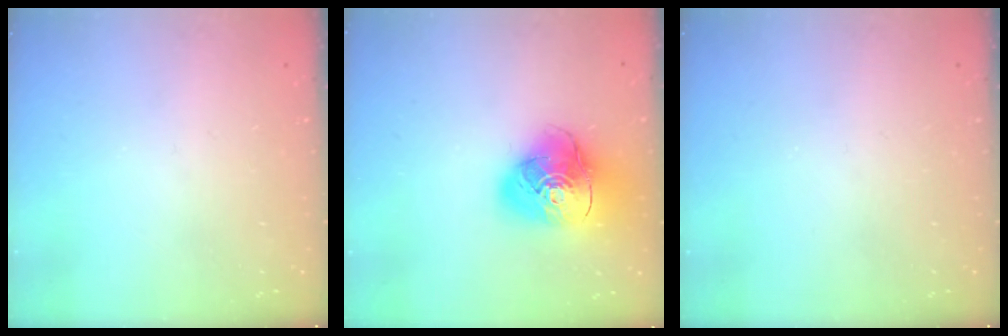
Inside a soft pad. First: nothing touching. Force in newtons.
{"total": 16.7, "press": 16.6, "slide": 2.3}
{"total": 0.0}